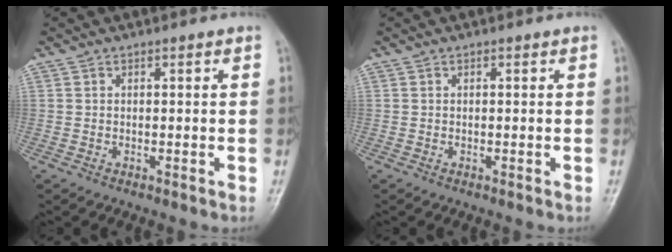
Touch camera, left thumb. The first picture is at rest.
{"total": 0.0}